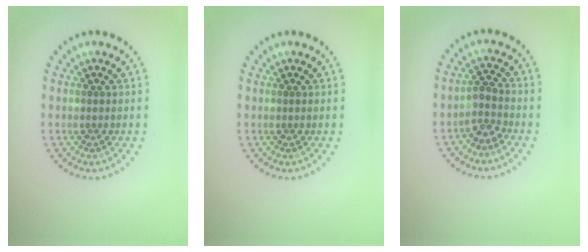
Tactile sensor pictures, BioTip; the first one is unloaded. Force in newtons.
{"total": 0.0}
{"total": 2.0, "press": 1.4, "slide": 1.4}